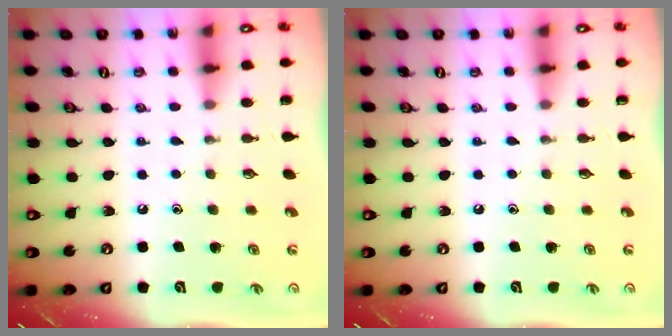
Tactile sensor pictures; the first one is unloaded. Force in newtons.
{"total": 0.0}